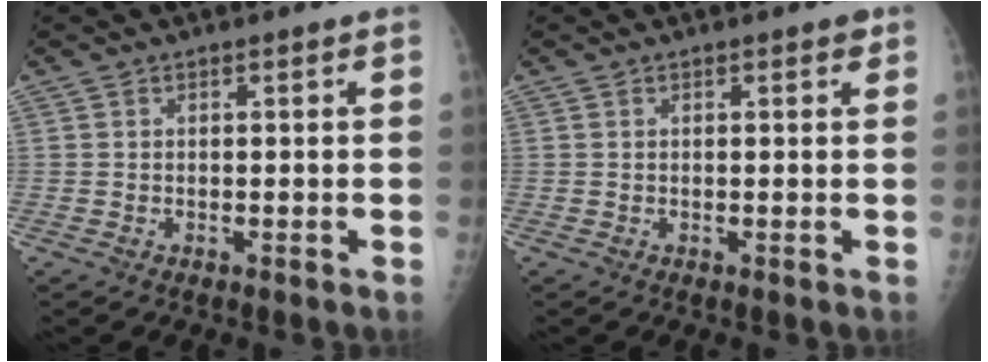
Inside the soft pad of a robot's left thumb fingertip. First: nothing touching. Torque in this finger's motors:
{"motor_torque": [0.24, 0.13, 0.29, 0.13, 0.08]}